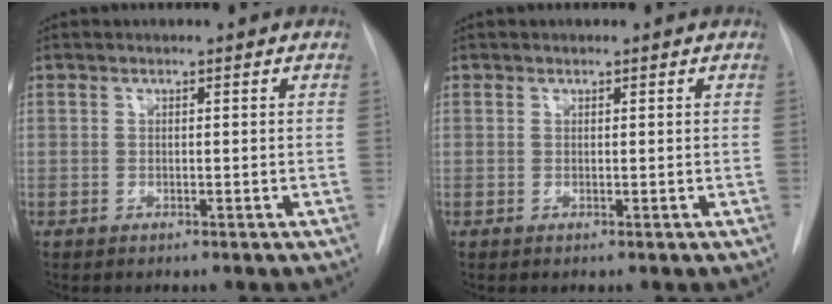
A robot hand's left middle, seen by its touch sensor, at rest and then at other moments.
{"total": 0.0}